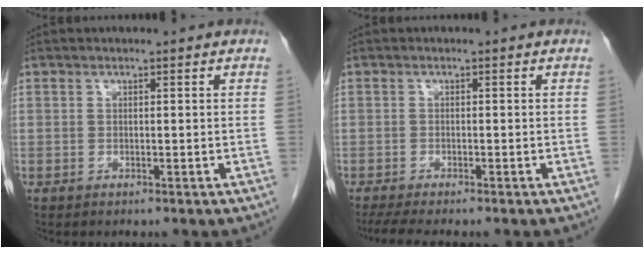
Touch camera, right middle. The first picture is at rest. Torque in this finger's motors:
{"motor_torque": [0.50, -0.36, 0.02, 0.02]}